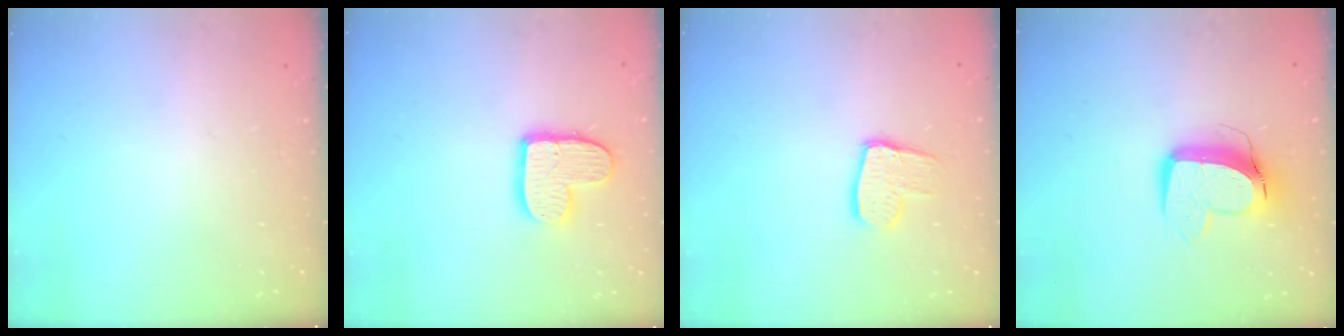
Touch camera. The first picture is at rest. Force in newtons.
{"total": 11.3, "press": 11.3, "slide": 0.7}
{"total": 10.1, "press": 10.0, "slide": 0.8}
{"total": 10.2, "press": 10.2, "slide": 1.0}